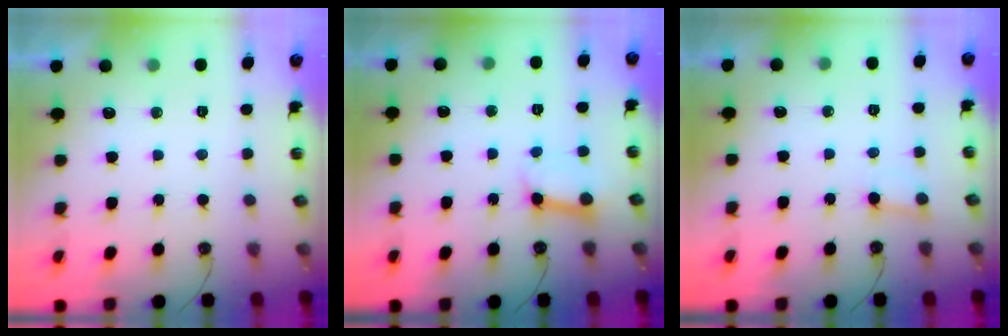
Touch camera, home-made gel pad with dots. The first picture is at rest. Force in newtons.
{"total": 6.5, "press": 6.4, "slide": 0.9}
{"total": 3.2, "press": 3.1, "slide": 0.4}